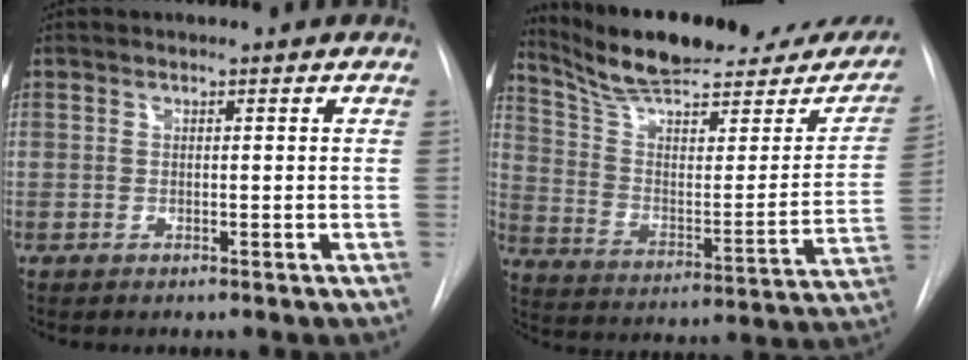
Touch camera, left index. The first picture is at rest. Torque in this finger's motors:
{"motor_torque": [0.88, -1.24, 0.51, 0.11]}